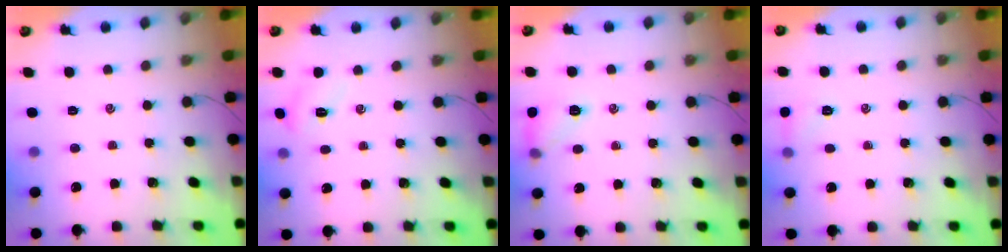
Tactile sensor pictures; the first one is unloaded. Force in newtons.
{"total": 3.6, "press": 3.5, "slide": 0.9}
{"total": 9.1, "press": 9.1, "slide": 0.6}
{"total": 6.2, "press": 5.9, "slide": 1.9}